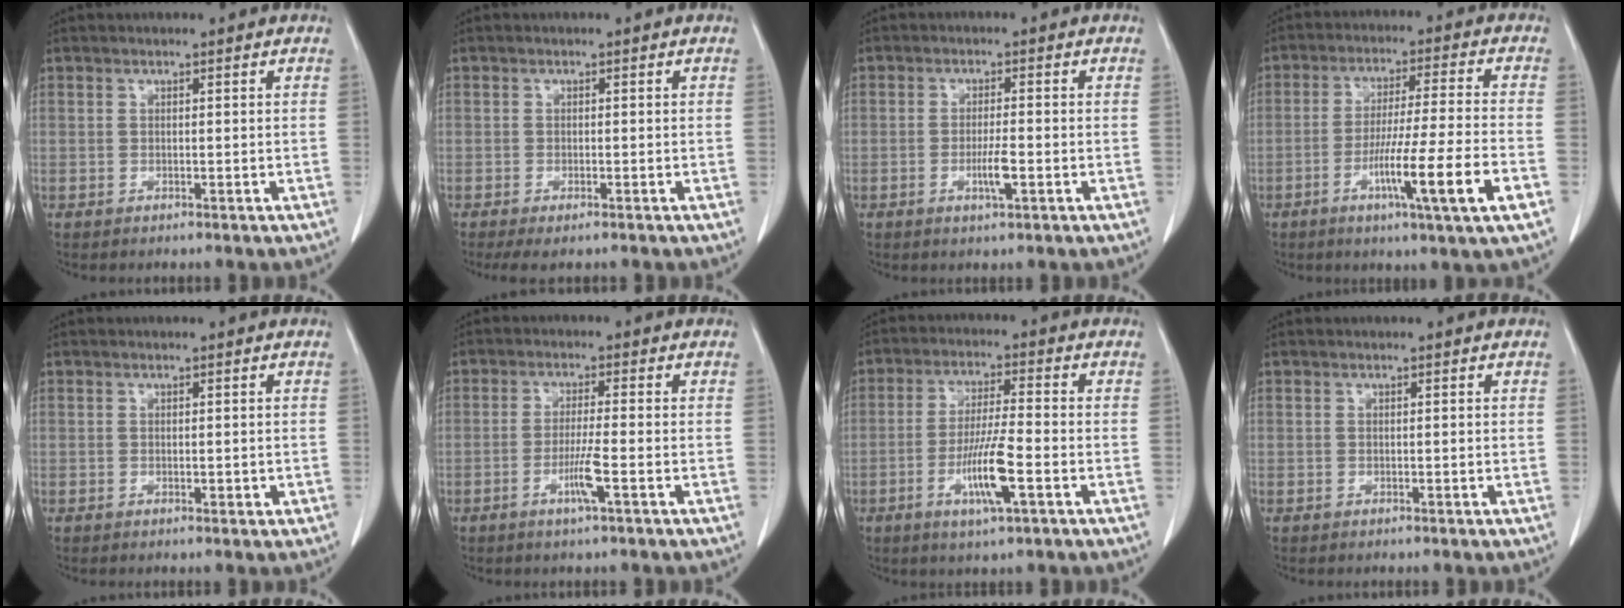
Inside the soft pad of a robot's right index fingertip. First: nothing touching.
{"total": 3.0, "force": [-2.2, 0.7, 1.9], "torque": [-0.031, -0.009, -0.033]}
{"total": 3.4, "force": [-1.1, 0.3, 3.2], "torque": [-0.059, -0.003, -0.019]}
{"total": 12.7, "force": [-5.0, -1.0, 11.7], "torque": [-0.204, -0.018, -0.085]}
{"total": 1.0, "force": [-0.2, 0.4, 0.9], "torque": [-0.010, -0.001, 0.000]}
{"total": 4.5, "force": [-1.9, -0.4, 4.1], "torque": [-0.078, -0.009, -0.037]}
{"total": 8.6, "force": [-3.2, 0.5, 8.0], "torque": [-0.151, -0.009, -0.058]}
{"total": 0.0}